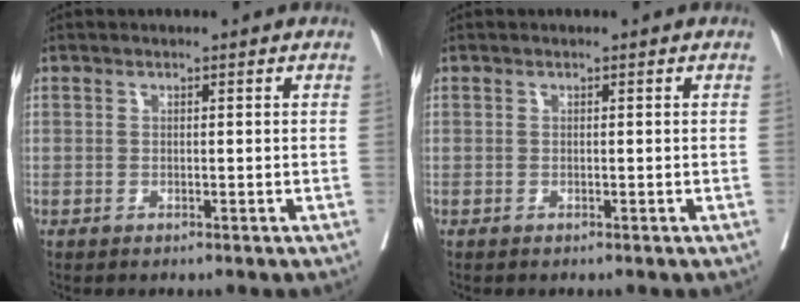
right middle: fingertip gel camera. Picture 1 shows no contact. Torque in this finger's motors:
{"motor_torque": [0.18, -0.17, -0.04, 0.01]}